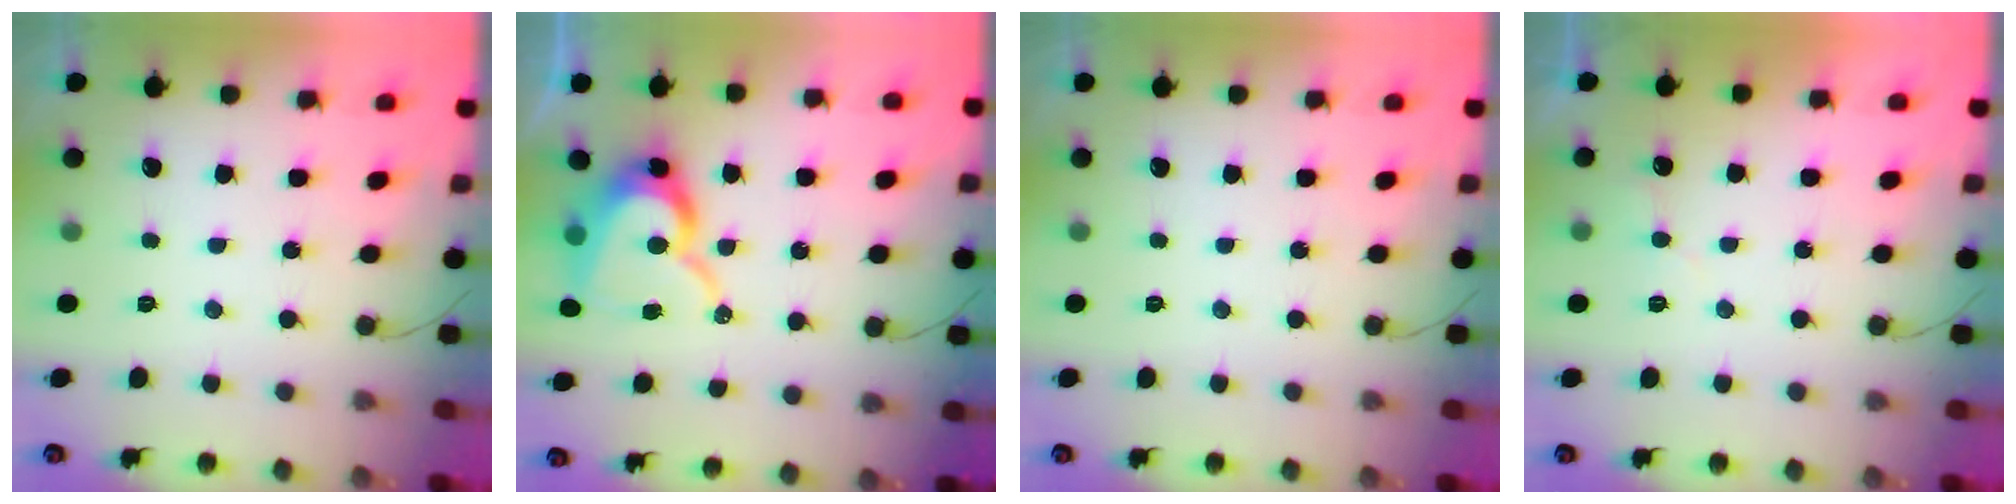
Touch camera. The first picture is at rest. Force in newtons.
{"total": 14.1, "press": 14.0, "slide": 1.5}
{"total": 0.0}
{"total": 5.0, "press": 5.0, "slide": 0.2}